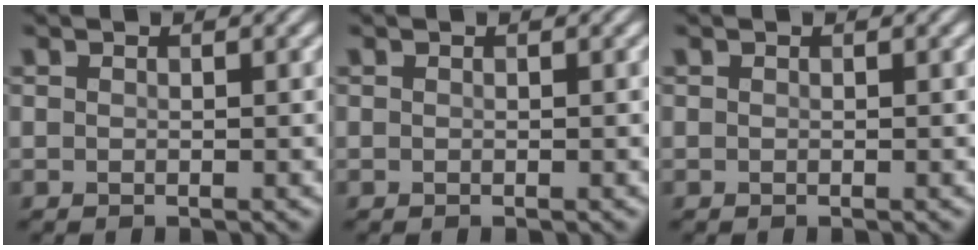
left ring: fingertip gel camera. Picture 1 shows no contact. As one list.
[{"total": 0.0}, {"total": 0.0}]